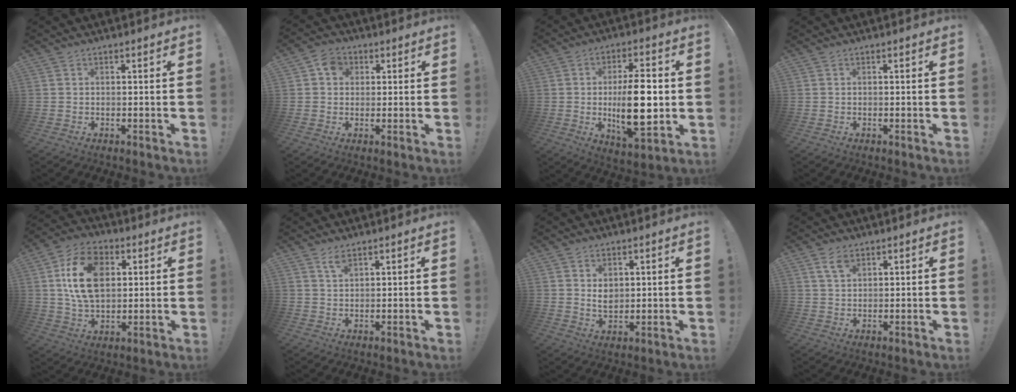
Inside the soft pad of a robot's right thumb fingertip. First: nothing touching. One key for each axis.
{"total": 5.3, "fx": 1.3, "fy": 4.5, "fz": 2.5, "tx": -0.038, "ty": 0.008, "tz": 0.025}
{"total": 16.9, "fx": -0.9, "fy": 8.9, "fz": 14.4, "tx": -0.230, "ty": 0.004, "tz": -0.015}
{"total": 0.0}
{"total": 17.6, "fx": 4.0, "fy": 12.1, "fz": 12.1, "tx": -0.214, "ty": 0.007, "tz": 0.072}
{"total": 3.0, "fx": 1.9, "fy": 0.8, "fz": 2.1, "tx": -0.036, "ty": -0.007, "tz": 0.032}
{"total": 4.5, "fx": 1.6, "fy": 3.5, "fz": 2.4, "tx": -0.031, "ty": -0.004, "tz": 0.027}
{"total": 4.2, "fx": 2.4, "fy": 2.1, "fz": 2.8, "tx": -0.049, "ty": -0.005, "tz": 0.043}